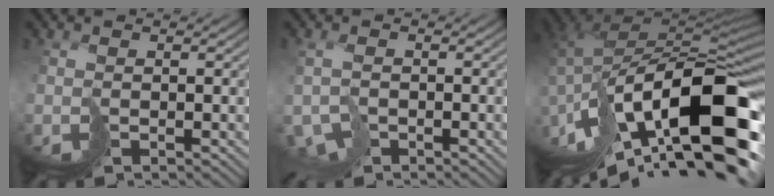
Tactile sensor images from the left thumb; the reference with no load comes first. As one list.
[{"total": 2.9, "force": [-1.9, 1.3, 1.8], "torque": [-0.028, 0.002, -0.036]}, {"total": 17.9, "force": [-8.0, 7.2, 14.4], "torque": [-0.269, 0.008, -0.136]}]